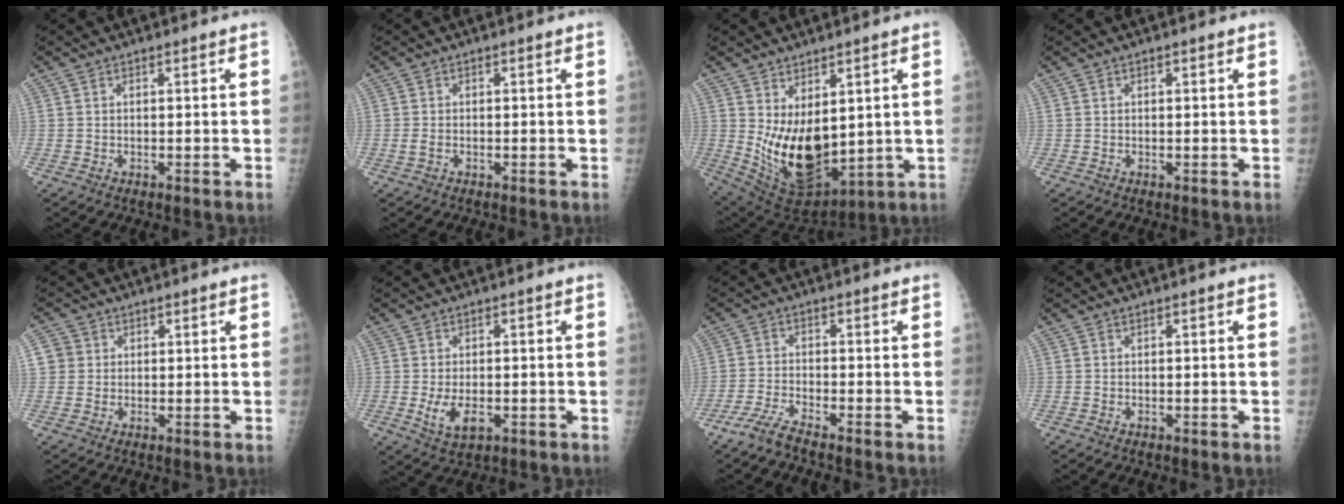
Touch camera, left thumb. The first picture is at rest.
{"total": 1.0, "force": [-0.5, 0.6, 0.7], "torque": [-0.023, -0.001, -0.008]}
{"total": 15.0, "force": [1.6, 8.5, 12.2], "torque": [-0.187, -0.040, 0.062]}
{"total": 0.5, "force": [0.2, 0.2, 0.4], "torque": [-0.003, 0.001, 0.002]}
{"total": 3.9, "force": [0.6, 3.8, 0.5], "torque": [0.012, 0.001, 0.011]}
{"total": 5.7, "force": [-1.4, 3.2, 4.5], "torque": [-0.081, -0.002, -0.017]}
{"total": 4.1, "force": [-3.8, 0.1, 1.6], "torque": [-0.048, 0.005, -0.084]}
{"total": 0.0}